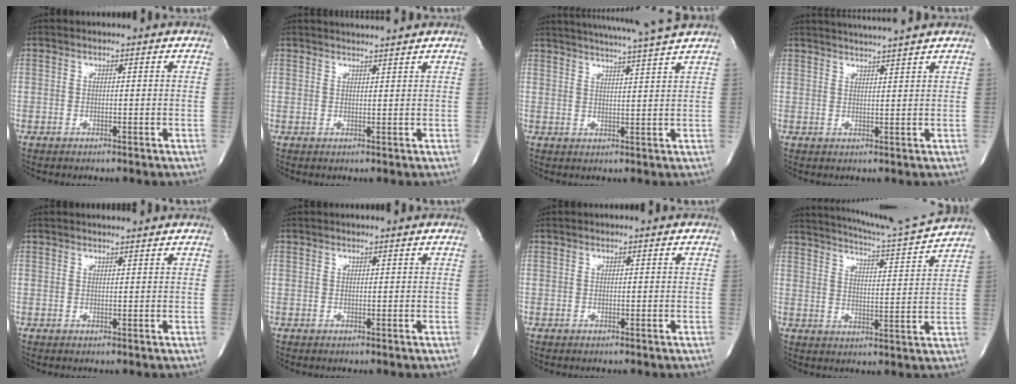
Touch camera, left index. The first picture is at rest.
{"total": 4.0, "force": [3.8, -0.5, 1.1], "torque": [-0.019, 0.011, 0.052]}
{"total": 11.9, "force": [10.7, -1.9, 4.8], "torque": [-0.085, -0.018, 0.143]}
{"total": 6.0, "force": [5.5, -1.1, 2.0], "torque": [-0.037, 0.008, 0.081]}
{"total": 2.4, "force": [2.4, -0.2, 0.6], "torque": [-0.011, 0.004, 0.031]}
{"total": 0.6, "force": [0.5, -0.1, 0.3], "torque": [-0.009, -0.002, 0.013]}
{"total": 0.0}
{"total": 12.8, "force": [12.2, -1.7, 3.6], "torque": [-0.070, -0.036, 0.173]}